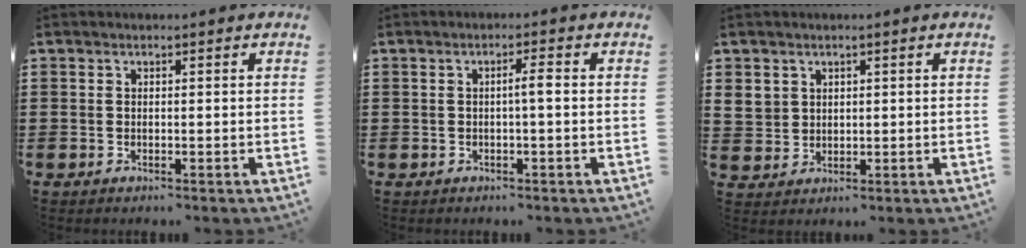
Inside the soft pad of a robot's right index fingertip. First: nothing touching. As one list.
[{"total": 2.2, "force": [-0.2, 0.0, 2.2], "torque": [-0.039, 0.000, -0.006]}, {"total": 3.1, "force": [1.6, 2.6, 0.6], "torque": [-0.025, 0.011, 0.029]}]